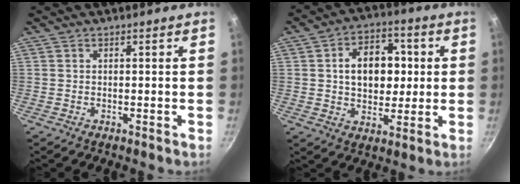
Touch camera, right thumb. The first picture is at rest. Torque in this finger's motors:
{"motor_torque": [0.09, 0.48, 0.87, 0.24, 0.16]}